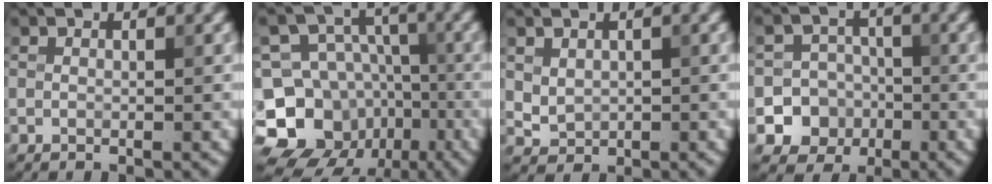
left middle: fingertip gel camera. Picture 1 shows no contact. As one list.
[{"total": 13.3, "force": [-6.4, 10.9, 4.3], "torque": [-0.080, -0.003, -0.119]}, {"total": 1.7, "force": [0.5, 1.3, 0.8], "torque": [-0.015, -0.005, 0.017]}, {"total": 9.3, "force": [-3.5, 8.5, 1.4], "torque": [-0.013, -0.016, -0.075]}]